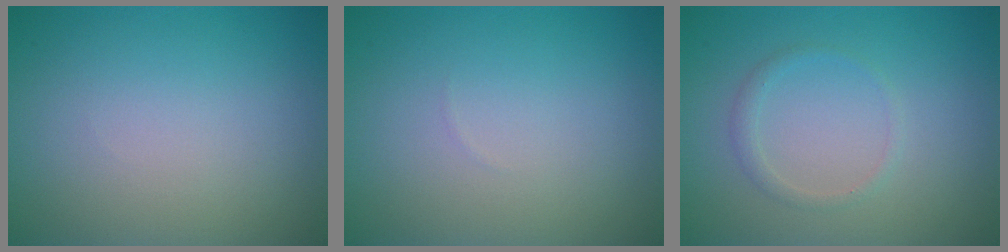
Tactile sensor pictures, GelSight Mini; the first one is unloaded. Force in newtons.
{"total": 0.0}
{"total": 1.1, "press": 1.0, "slide": 0.1}